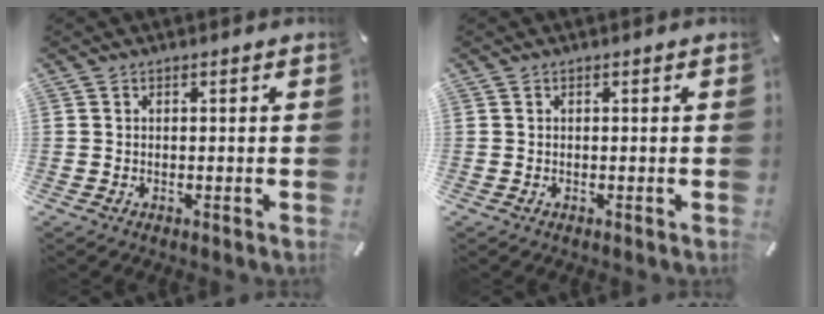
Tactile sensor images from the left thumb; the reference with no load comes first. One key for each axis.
{"total": 0.0}